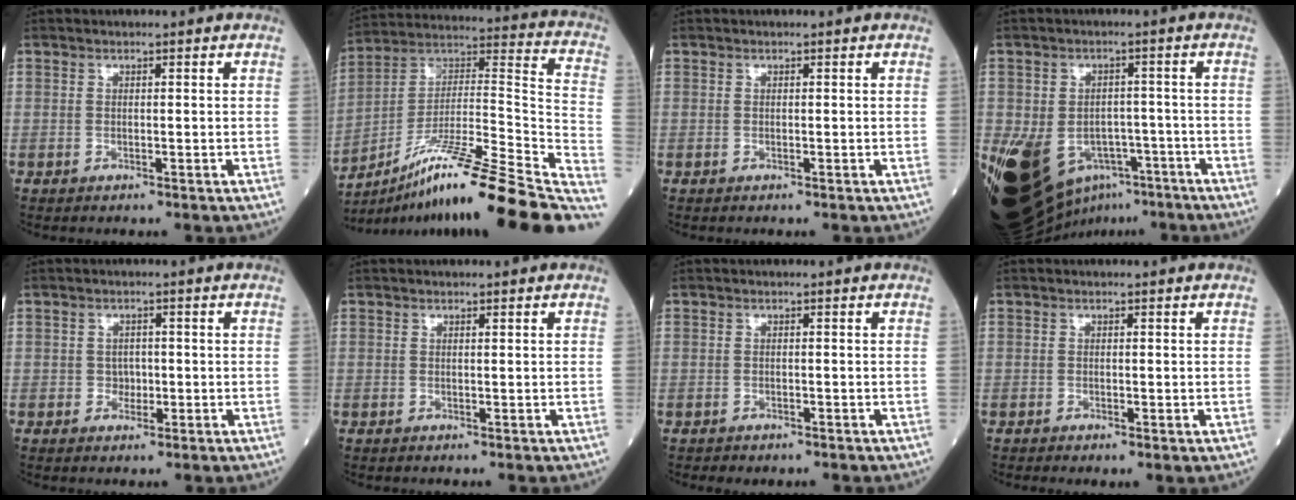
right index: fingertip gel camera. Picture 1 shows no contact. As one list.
[{"total": 28.7, "force": [-21.3, 0.9, 19.3], "torque": [-0.223, 0.006, -0.344]}, {"total": 0.0}, {"total": 16.0, "force": [-8.0, 11.0, 8.5], "torque": [-0.177, 0.008, -0.115]}, {"total": 1.8, "force": [-0.3, 1.6, 0.9], "torque": [-0.003, 0.006, -0.004]}, {"total": 0.0}, {"total": 1.1, "force": [-0.9, 0.6, 0.2], "torque": [-0.006, 0.001, -0.010]}, {"total": 1.0, "force": [-0.5, 0.3, 0.8], "torque": [-0.016, -0.003, -0.007]}]